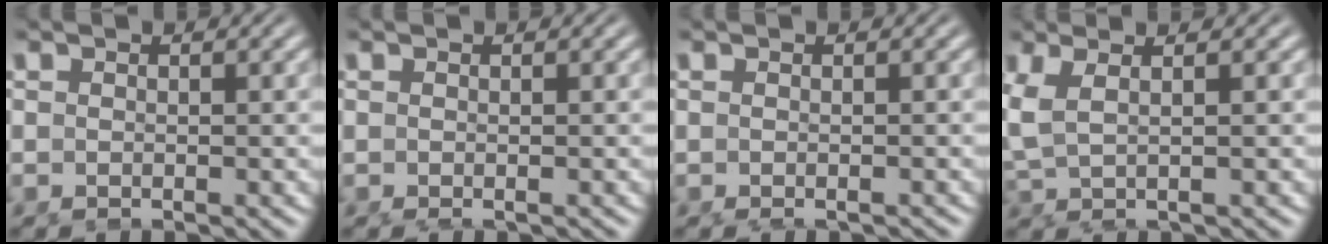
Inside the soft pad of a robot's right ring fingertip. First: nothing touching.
{"total": 0.7, "force": [-0.6, 0.1, 0.5], "torque": [-0.011, -0.004, -0.004]}
{"total": 1.1, "force": [-0.9, 0.2, 0.5], "torque": [-0.014, -0.004, -0.010]}
{"total": 4.0, "force": [0.8, 2.3, 3.2], "torque": [-0.077, 0.003, 0.020]}